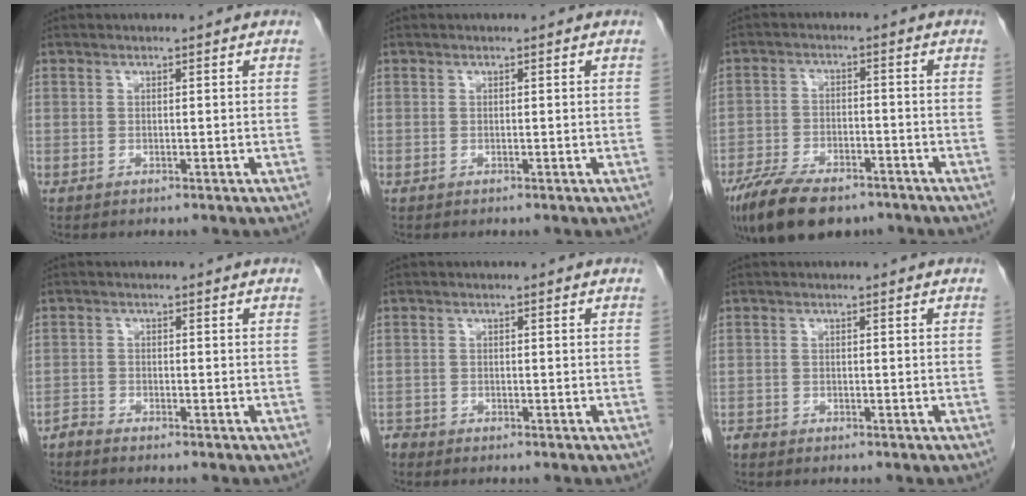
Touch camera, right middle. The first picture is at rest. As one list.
[{"total": 0.0}, {"total": 12.7, "force": [-9.3, 4.8, 7.2], "torque": [-0.132, -0.014, -0.150]}, {"total": 1.2, "force": [-1.2, -0.1, -0.1], "torque": [0.003, -0.003, -0.023]}, {"total": 1.0, "force": [-0.9, 0.3, -0.2], "torque": [0.002, -0.002, -0.019]}, {"total": 0.7, "force": [-0.6, 0.3, 0.0], "torque": [-0.005, 0.000, -0.014]}]